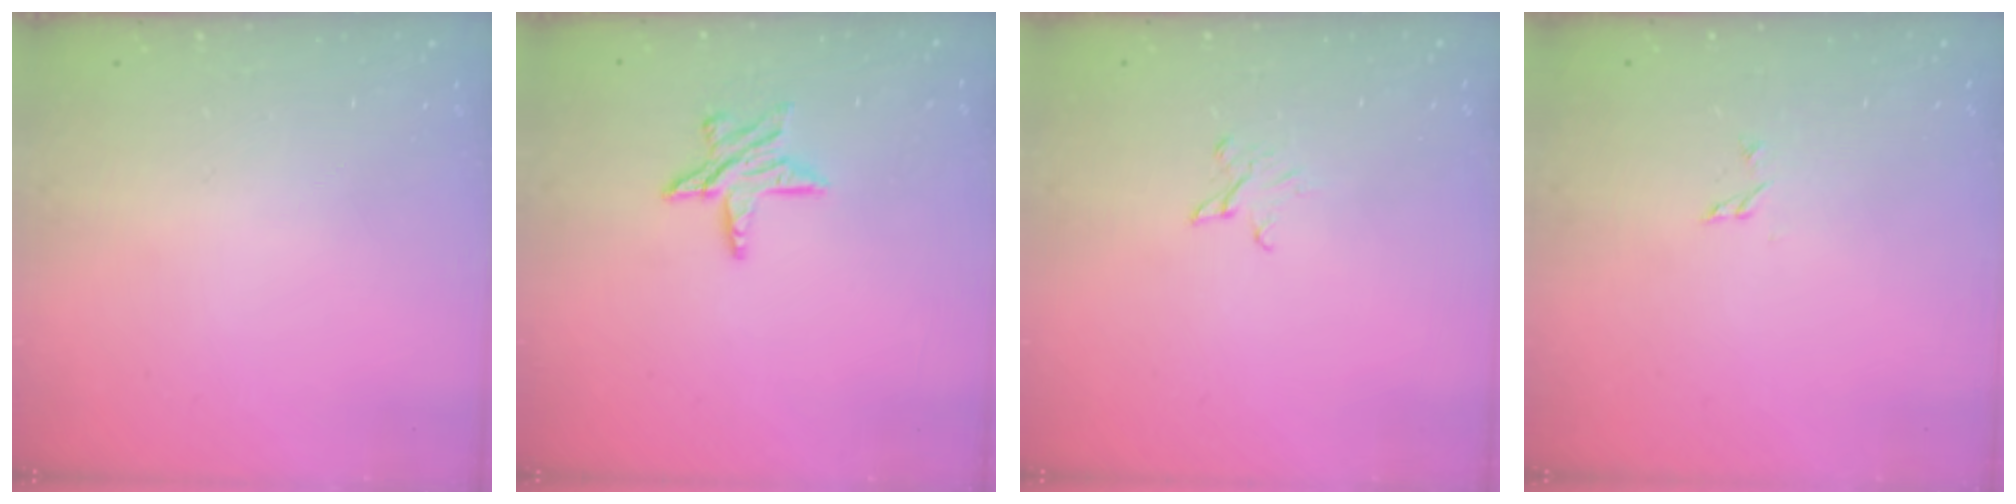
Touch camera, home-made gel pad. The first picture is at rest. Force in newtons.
{"total": 8.3, "press": 8.3, "slide": 0.7}
{"total": 2.6, "press": 2.6, "slide": 0.3}
{"total": 3.4, "press": 3.4, "slide": 0.3}